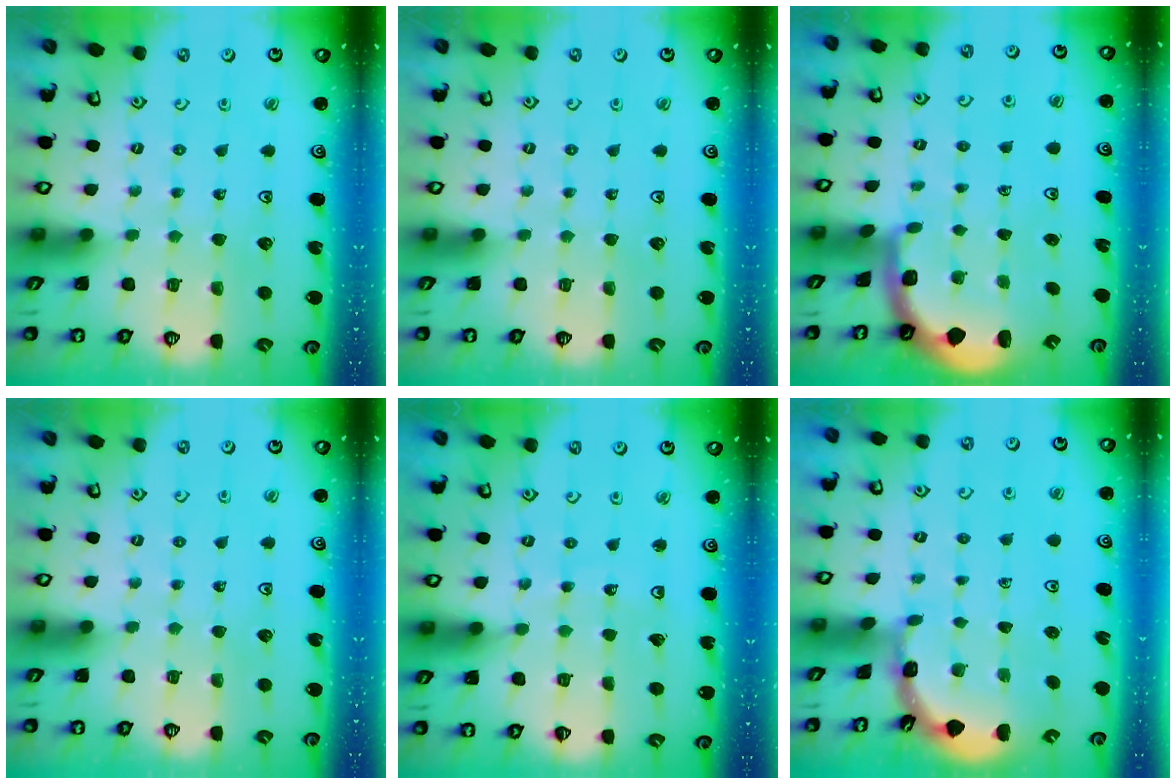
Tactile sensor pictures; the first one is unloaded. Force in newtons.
{"total": 0.0}
{"total": 1.5, "press": 1.5, "slide": 0.2}
{"total": 0.0}
{"total": 3.6, "press": 3.6, "slide": 0.6}
{"total": 1.5, "press": 1.5, "slide": 0.1}